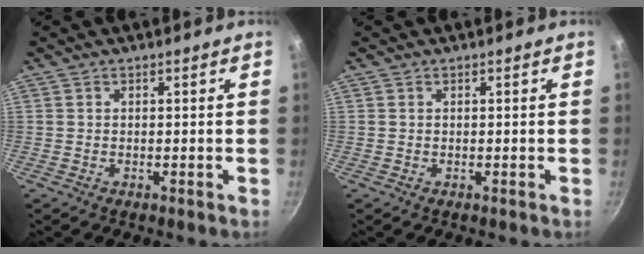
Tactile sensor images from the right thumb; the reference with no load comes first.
{"total": 0.0}